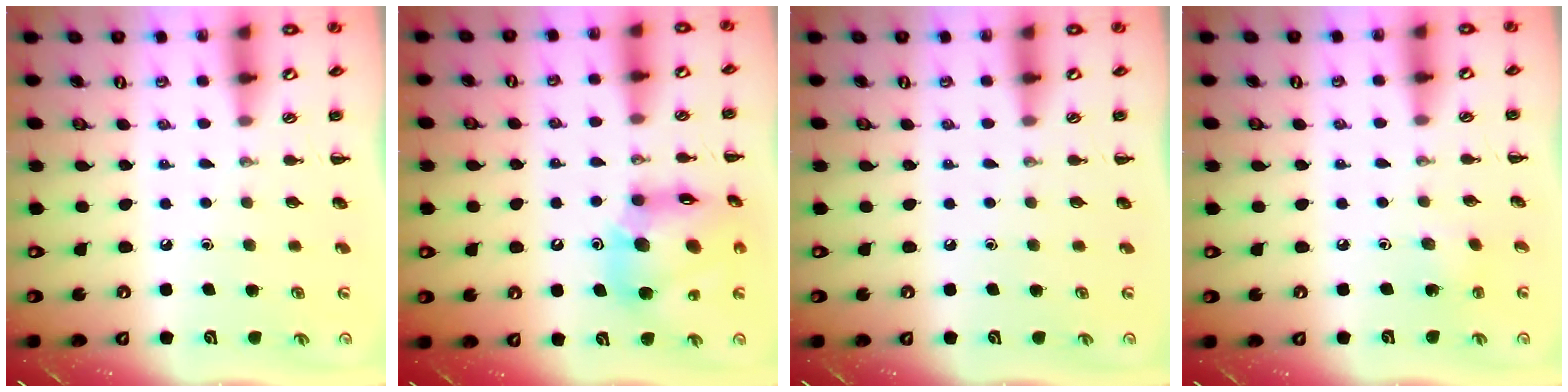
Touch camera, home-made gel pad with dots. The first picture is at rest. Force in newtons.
{"total": 17.4, "press": 16.9, "slide": 4.0}
{"total": 0.0}
{"total": 2.0, "press": 1.8, "slide": 0.7}